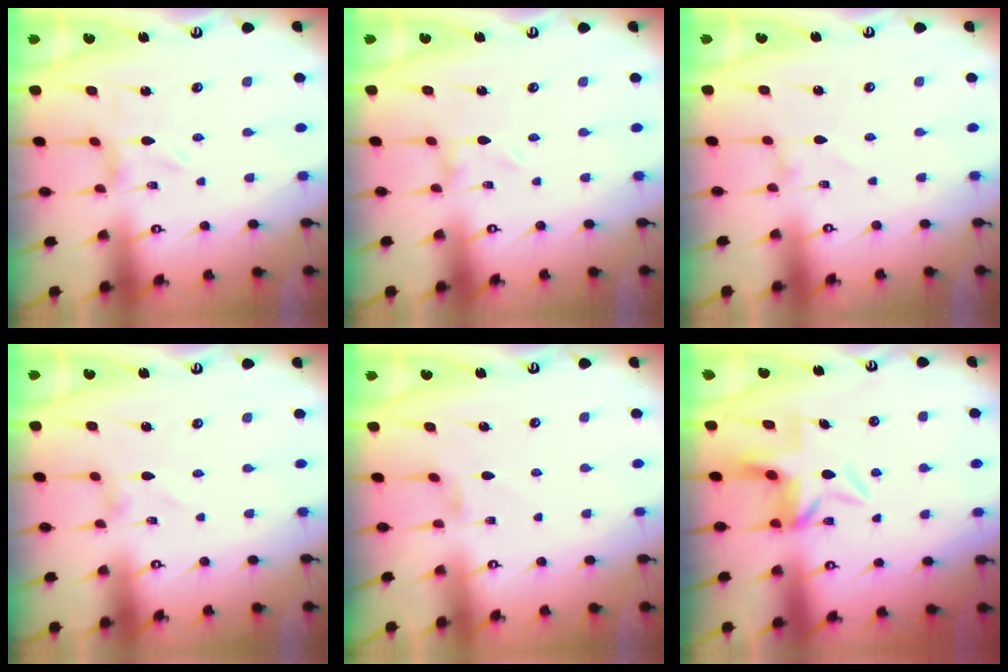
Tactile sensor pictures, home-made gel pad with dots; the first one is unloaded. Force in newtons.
{"total": 0.0}
{"total": 1.2, "press": 1.2, "slide": 0.0}
{"total": 0.8, "press": 0.7, "slide": 0.1}
{"total": 0.9, "press": 0.8, "slide": 0.4}
{"total": 6.4, "press": 6.2, "slide": 1.5}